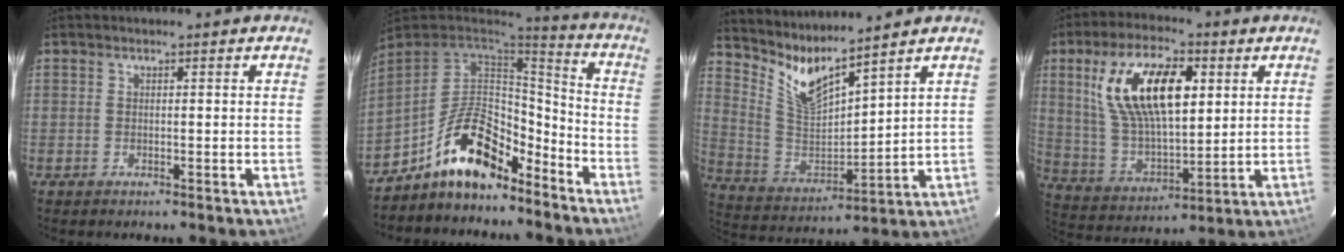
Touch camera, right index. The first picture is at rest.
{"total": 15.4, "force": [-10.8, 6.7, 8.6], "torque": [-0.178, 0.027, -0.183]}
{"total": 9.8, "force": [8.5, 0.8, 4.8], "torque": [-0.106, -0.027, 0.178]}
{"total": 18.9, "force": [6.2, 8.5, 15.6], "torque": [-0.298, 0.014, 0.127]}